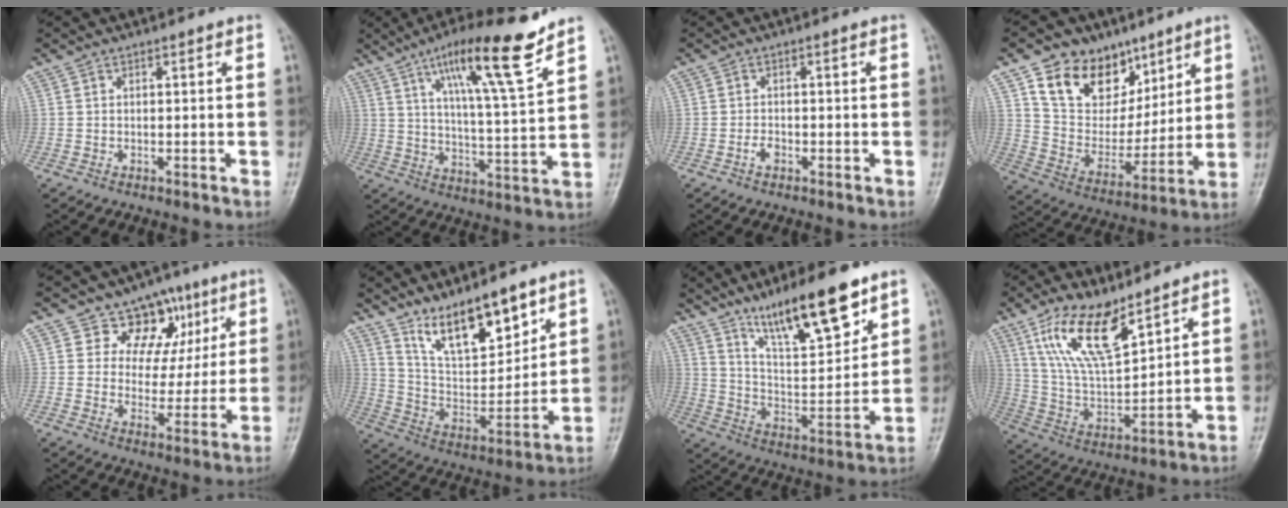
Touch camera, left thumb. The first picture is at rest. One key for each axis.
{"total": 15.4, "fx": 10.0, "fy": 1.6, "fz": 11.6, "tx": -0.185, "ty": -0.052, "tz": 0.167}
{"total": 1.7, "fx": -0.8, "fy": 1.0, "fz": 1.0, "tx": -0.020, "ty": 0.006, "tz": -0.018}
{"total": 17.3, "fx": 9.8, "fy": 12.2, "fz": 7.3, "tx": -0.073, "ty": -0.041, "tz": 0.179}
{"total": 11.2, "fx": 5.8, "fy": 8.7, "fz": 4.0, "tx": -0.005, "ty": -0.014, "tz": 0.087}
{"total": 14.7, "fx": 10.4, "fy": 5.3, "fz": 8.9, "tx": -0.113, "ty": -0.066, "tz": 0.199}
{"total": 17.3, "fx": 11.7, "fy": 4.4, "fz": 12.0, "tx": -0.174, "ty": -0.063, "tz": 0.211}
{"total": 14.7, "fx": 9.2, "fy": 5.4, "fz": 10.1, "tx": -0.169, "ty": -0.044, "tz": 0.188}